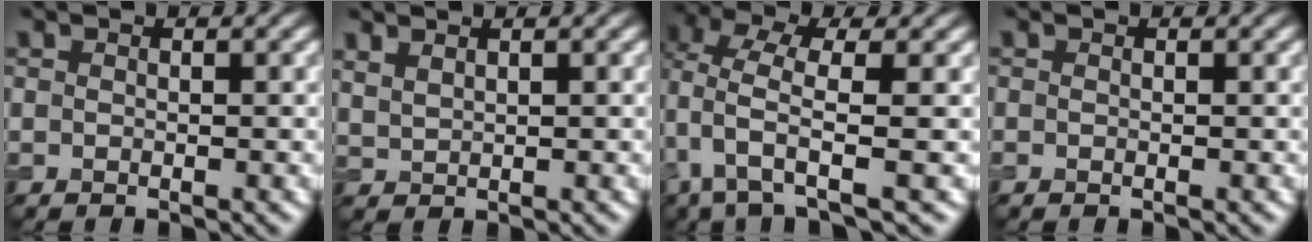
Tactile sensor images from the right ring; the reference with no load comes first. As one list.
[{"total": 1.4, "force": [1.2, 0.5, 0.6], "torque": [-0.017, 0.001, 0.032]}, {"total": 5.0, "force": [0.5, 1.7, 4.7], "torque": [-0.106, -0.006, 0.005]}, {"total": 0.5, "force": [-0.1, 0.3, 0.5], "torque": [-0.009, -0.007, -0.005]}]